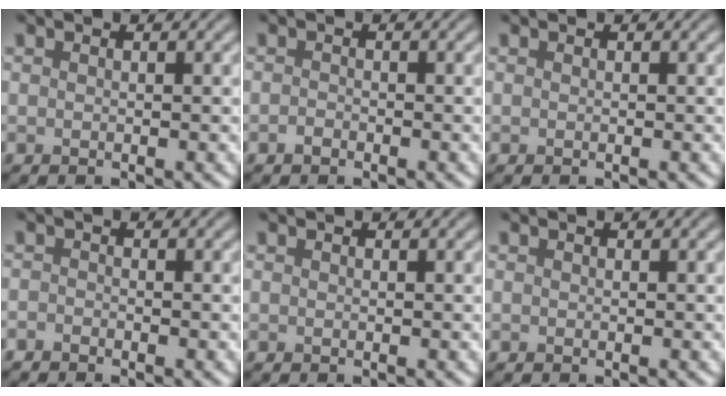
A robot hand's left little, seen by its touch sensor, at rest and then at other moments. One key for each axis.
{"total": 0.6, "fx": -0.4, "fy": 0.4, "fz": 0.3, "tx": -0.006, "ty": -0.001, "tz": -0.009}
{"total": 0.0}
{"total": 0.7, "fx": -0.7, "fy": 0.2, "fz": 0.1, "tx": -0.001, "ty": -0.003, "tz": -0.016}
{"total": 0.0}
{"total": 0.0}